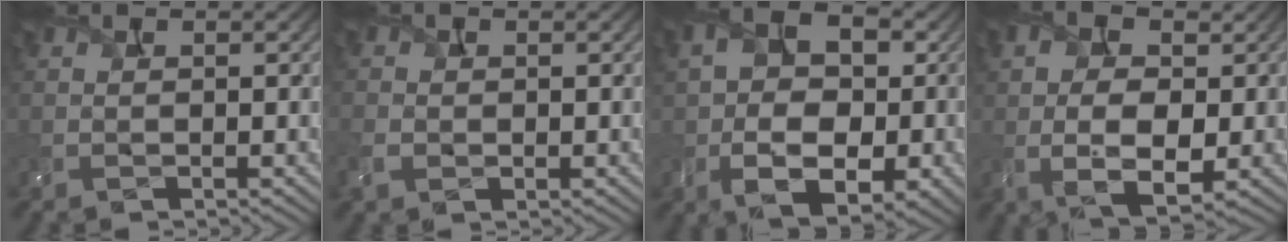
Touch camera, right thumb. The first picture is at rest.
{"total": 2.6, "force": [-0.4, 2.0, 1.5], "torque": [-0.043, -0.003, -0.014]}
{"total": 11.0, "force": [-0.8, 7.4, 8.1], "torque": [-0.162, -0.012, -0.014]}
{"total": 8.8, "force": [0.4, 4.9, 7.4], "torque": [-0.159, 0.008, 0.007]}